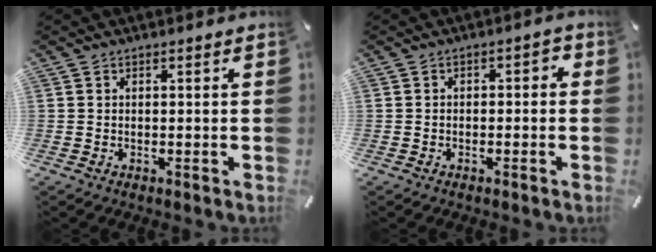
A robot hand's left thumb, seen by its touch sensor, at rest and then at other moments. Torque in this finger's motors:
{"motor_torque": [0.16, -0.16, 0.05, 0.18, 0.00]}